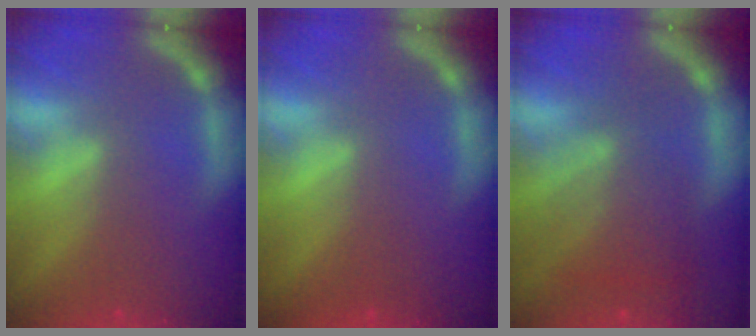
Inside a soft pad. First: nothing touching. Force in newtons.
{"total": 0.0}
{"total": 5.5}